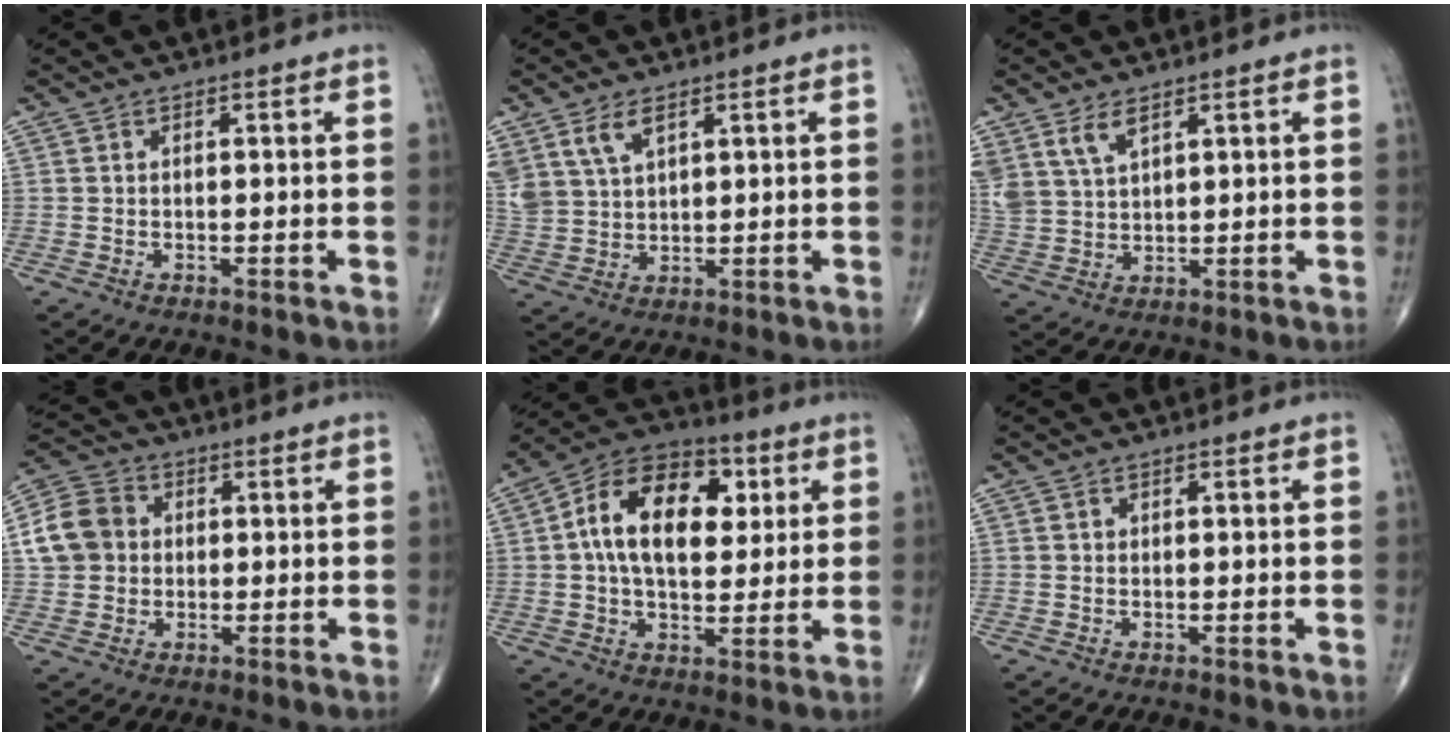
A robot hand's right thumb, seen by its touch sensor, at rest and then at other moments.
{"total": 8.3, "force": [4.7, 4.6, 5.0], "torque": [-0.099, -0.009, 0.104]}
{"total": 7.1, "force": [4.4, 3.8, 4.2], "torque": [-0.079, -0.010, 0.097]}
{"total": 9.1, "force": [1.0, 7.9, 4.5], "torque": [-0.073, 0.016, 0.008]}
{"total": 17.6, "force": [3.8, 10.8, 13.4], "torque": [-0.189, 0.011, 0.055]}
{"total": 0.6, "force": [0.1, 0.6, 0.2], "torque": [0.001, 0.001, 0.003]}